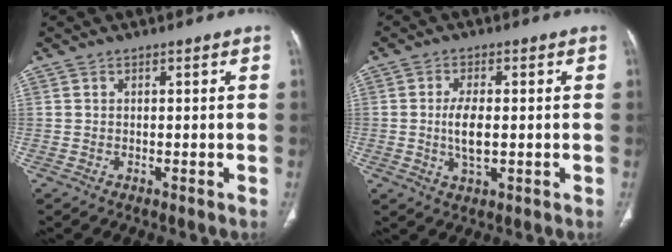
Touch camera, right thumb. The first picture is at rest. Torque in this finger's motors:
{"motor_torque": [2.74, 2.27, 1.12, -1.07, 0.45]}